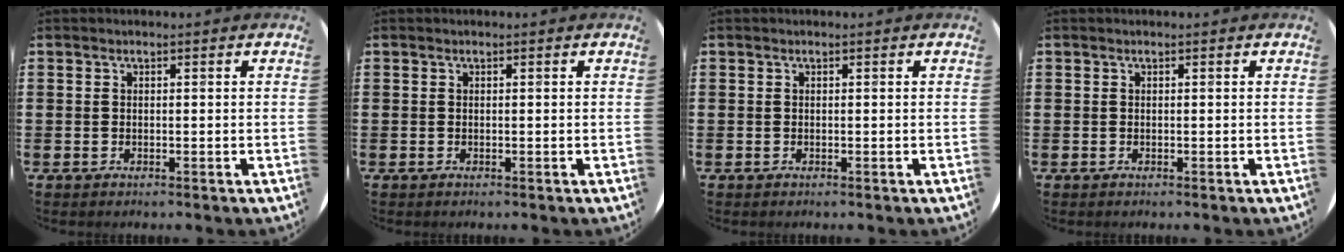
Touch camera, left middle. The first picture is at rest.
{"total": 0.0}
{"total": 0.0}
{"total": 0.0}